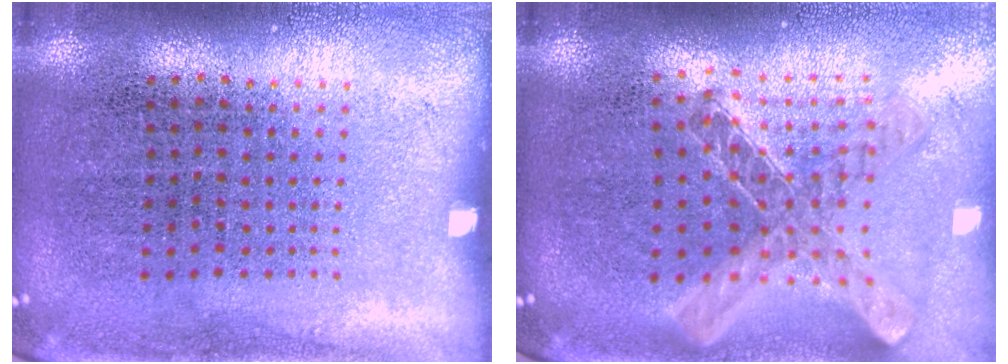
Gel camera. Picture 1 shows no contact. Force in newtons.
{"total": 1.1, "press": 1.0, "slide": 0.3}